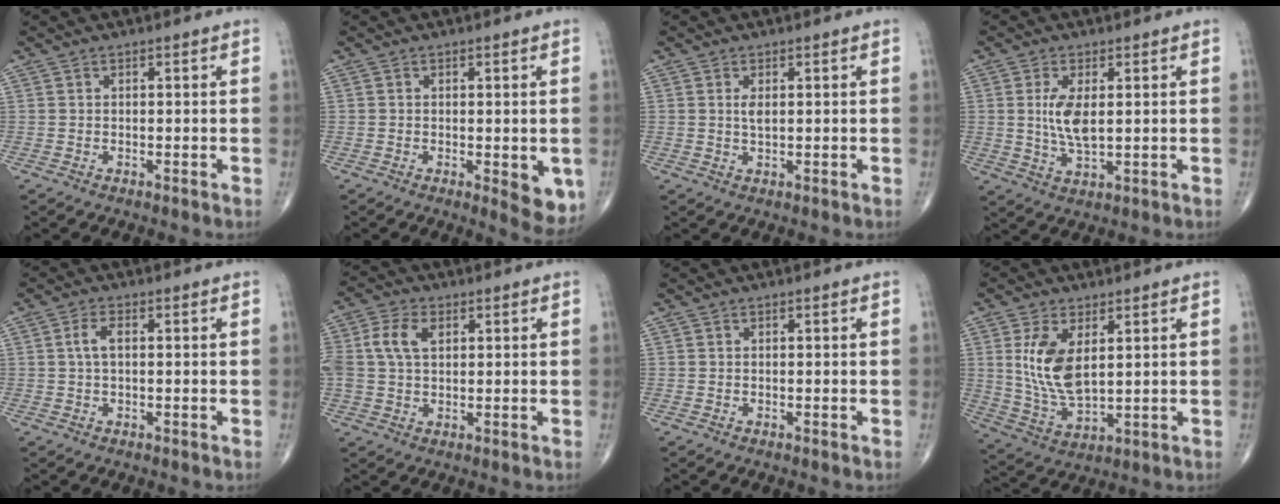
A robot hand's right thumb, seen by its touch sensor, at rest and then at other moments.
{"total": 6.4, "force": [-1.5, 2.6, 5.7], "torque": [-0.055, -0.012, -0.016]}
{"total": 1.8, "force": [0.4, 0.7, 1.6], "torque": [-0.030, -0.003, 0.009]}
{"total": 6.4, "force": [0.9, 2.6, 5.8], "torque": [-0.118, -0.013, 0.021]}
{"total": 2.9, "force": [0.3, 1.3, 2.6], "torque": [-0.060, 0.008, 0.004]}
{"total": 8.4, "force": [2.1, 5.4, 6.1], "torque": [-0.138, 0.012, 0.042]}
{"total": 0.0}
{"total": 10.8, "force": [2.8, 5.4, 8.9], "torque": [-0.174, -0.019, 0.066]}